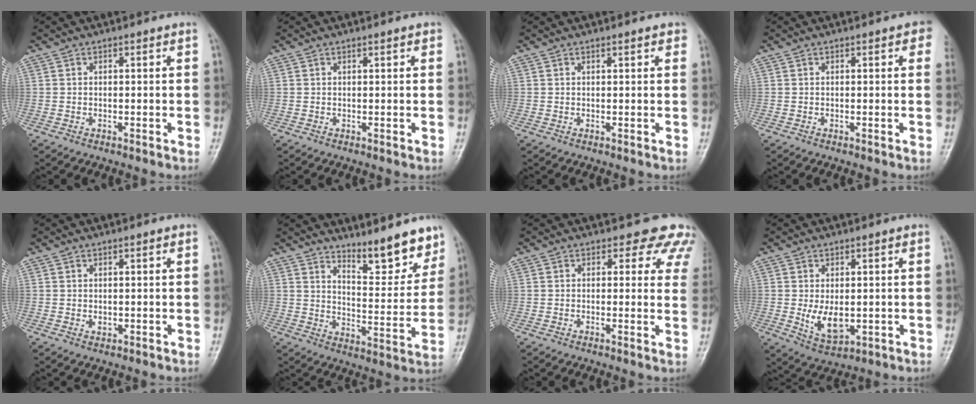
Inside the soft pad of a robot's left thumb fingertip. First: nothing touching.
{"total": 0.8, "force": [0.5, 0.2, 0.6], "torque": [-0.008, 0.000, 0.005]}
{"total": 1.3, "force": [0.9, 0.5, 0.9], "torque": [-0.008, -0.001, 0.008]}
{"total": 3.1, "force": [1.2, 1.2, 2.6], "torque": [-0.016, 0.001, 0.006]}
{"total": 0.8, "force": [-0.1, 0.7, 0.5], "torque": [-0.002, -0.001, 0.003]}
{"total": 8.7, "force": [7.2, 2.3, 4.2], "torque": [-0.030, -0.061, 0.109]}
{"total": 7.4, "force": [5.9, 4.0, 2.2], "torque": [0.021, -0.021, 0.039]}
{"total": 6.2, "force": [-0.5, 3.7, 4.9], "torque": [-0.072, -0.016, 0.005]}